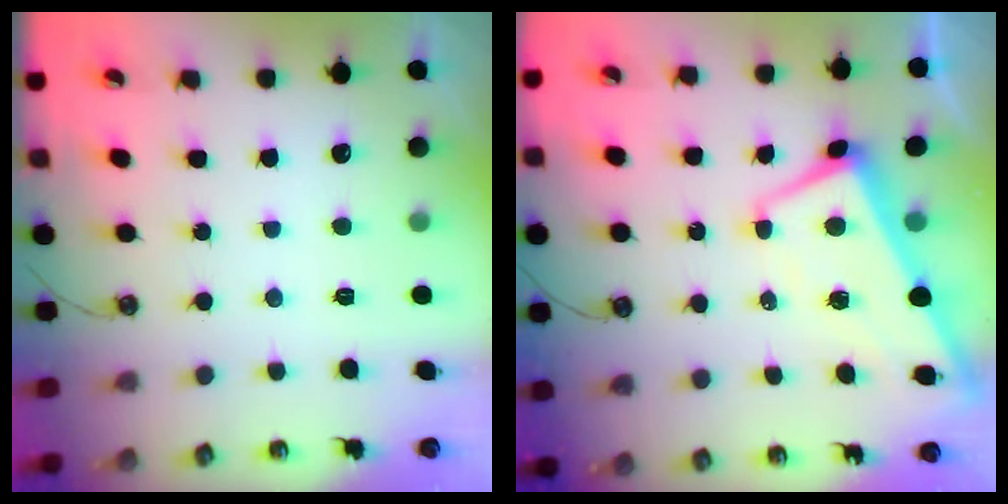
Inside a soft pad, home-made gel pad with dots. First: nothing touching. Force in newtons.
{"total": 0.9, "press": 0.2, "slide": 0.9}